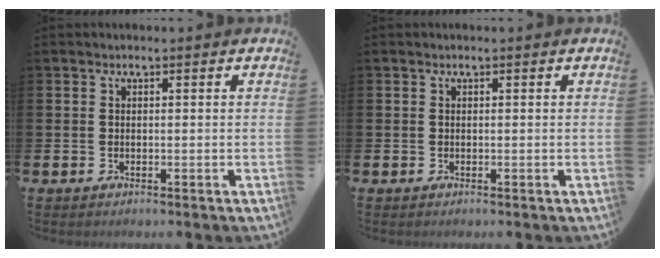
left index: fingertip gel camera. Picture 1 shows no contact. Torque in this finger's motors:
{"motor_torque": [-0.10, 0.01, 0.02, 0.01]}